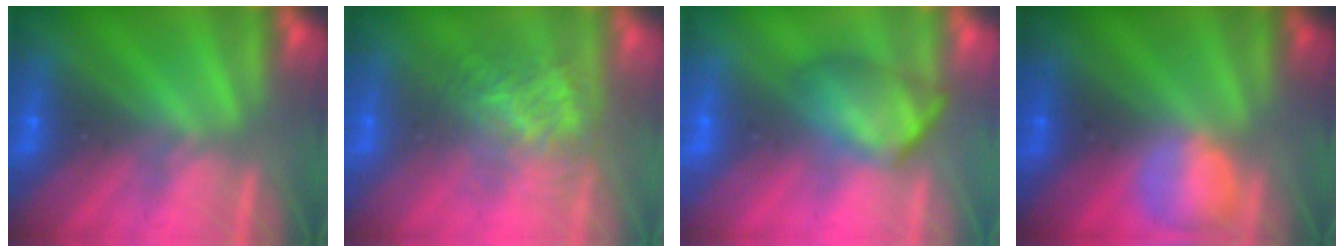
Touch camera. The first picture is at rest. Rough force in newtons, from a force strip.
{"total": 3.9}
{"total": 4.3}
{"total": 2.4}